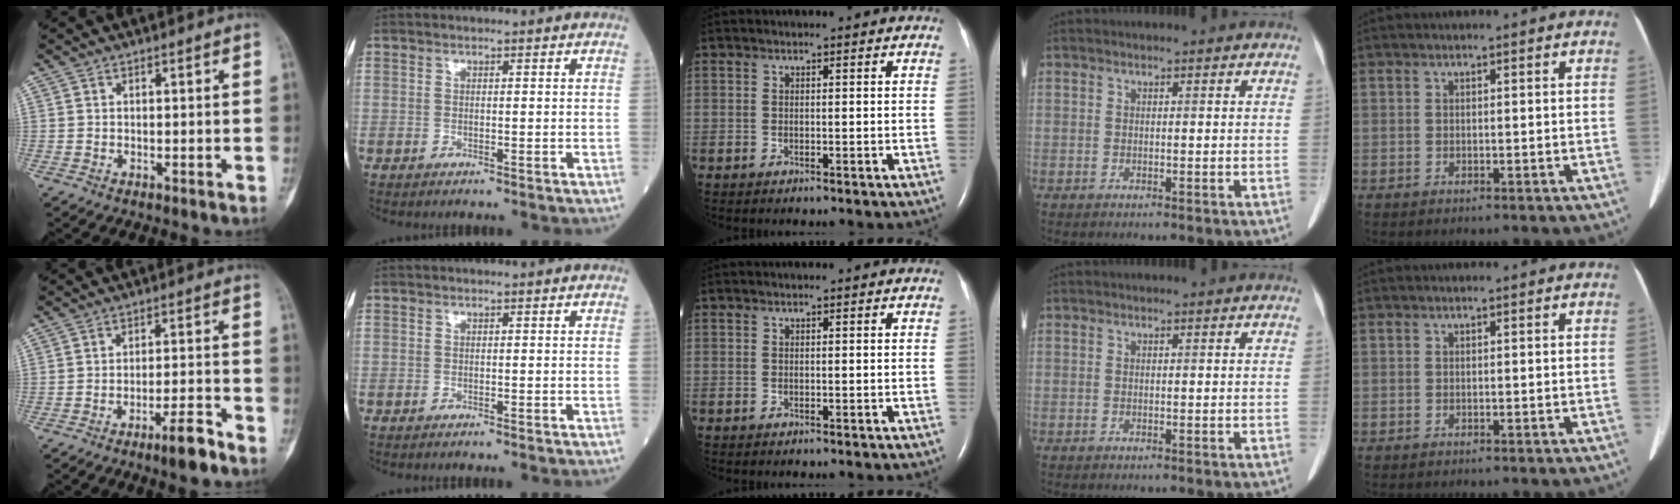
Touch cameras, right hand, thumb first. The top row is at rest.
{"thumb": {"total": 6.3, "force": [-4.4, 0.9, 4.4], "torque": [-0.076, 0.028, -0.071]}}